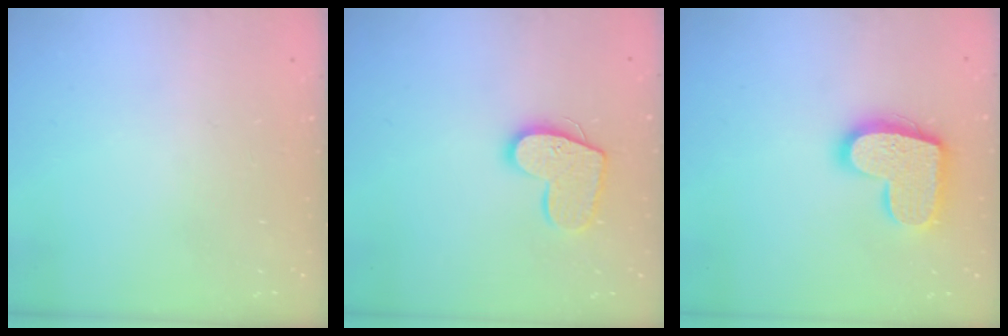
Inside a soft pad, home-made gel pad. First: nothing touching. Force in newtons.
{"total": 13.0, "press": 13.0, "slide": 0.9}
{"total": 15.6, "press": 15.6, "slide": 0.8}